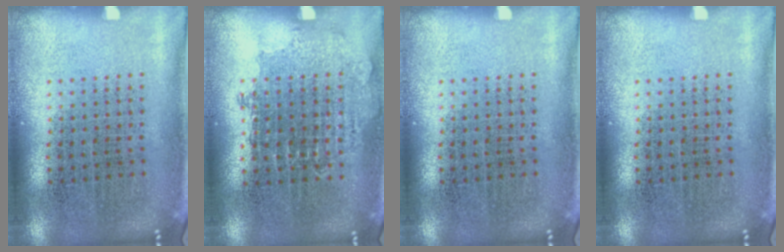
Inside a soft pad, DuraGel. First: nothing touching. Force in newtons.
{"total": 0.8, "press": 0.8, "slide": 0.1}
{"total": 0.0}
{"total": 0.0}